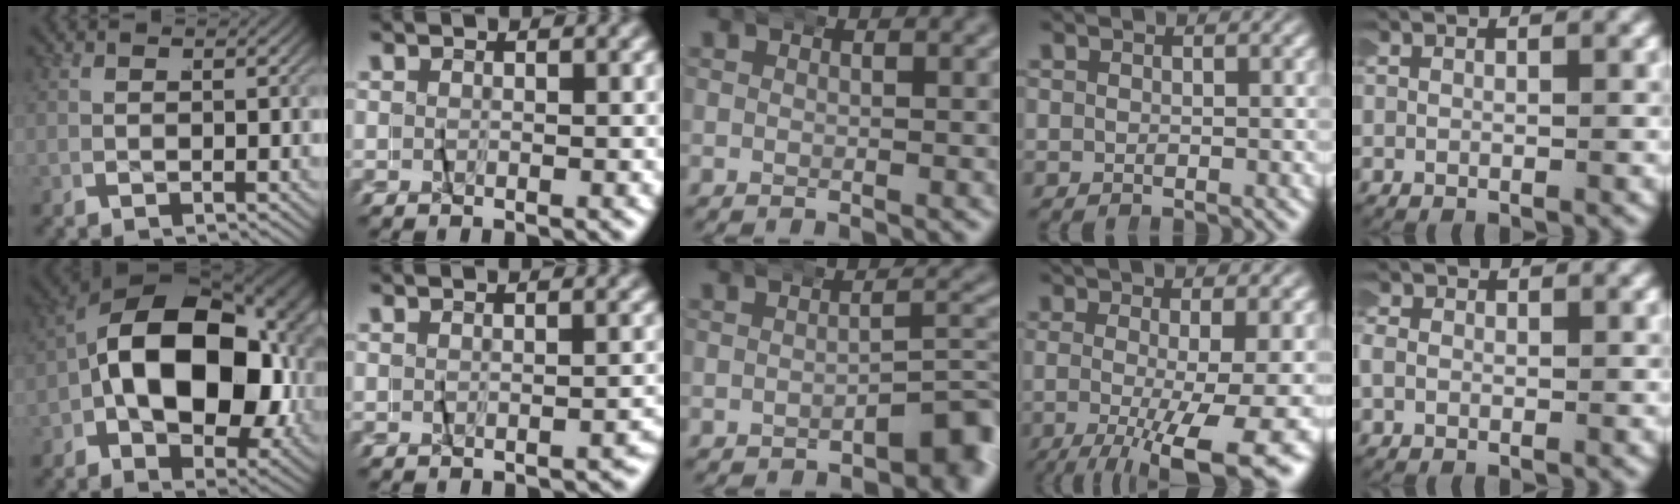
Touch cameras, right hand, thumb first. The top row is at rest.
{"thumb": {"total": 18.5, "force": [-0.2, 11.4, 14.5], "torque": [-0.250, -0.034, 0.009]}, "index": {"total": 1.1, "force": [-1.1, 0.0, 0.2], "torque": [-0.007, 0.001, -0.016]}, "middle": {"total": 3.6, "force": [-1.8, 1.5, 2.8], "torque": [-0.027, 0.004, -0.029]}, "ring": {"total": 8.6, "force": [-3.5, 1.8, 7.7], "torque": [-0.121, -0.025, -0.039]}, "little": {"total": 1.7, "force": [0.1, 1.6, 0.8], "torque": [-0.028, 0.001, -0.002]}}